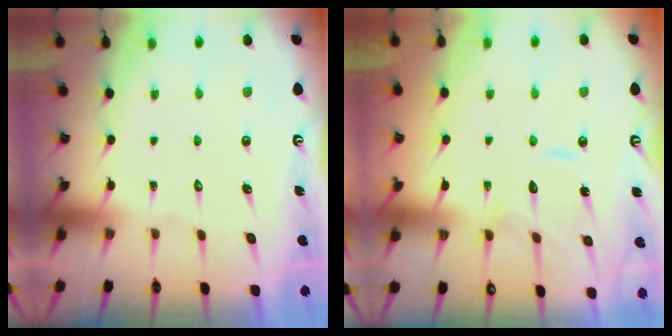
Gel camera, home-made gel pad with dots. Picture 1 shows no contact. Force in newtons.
{"total": 10.0, "press": 10.0, "slide": 0.5}